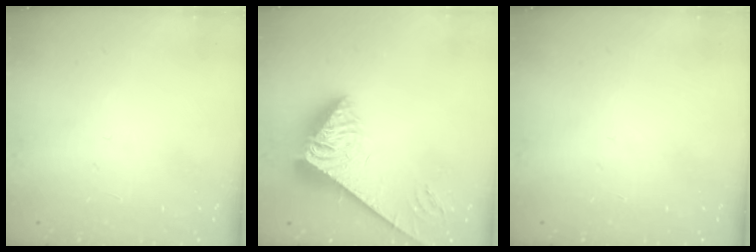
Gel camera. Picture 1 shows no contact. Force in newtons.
{"total": 6.7, "press": 6.6, "slide": 0.8}
{"total": 0.0}